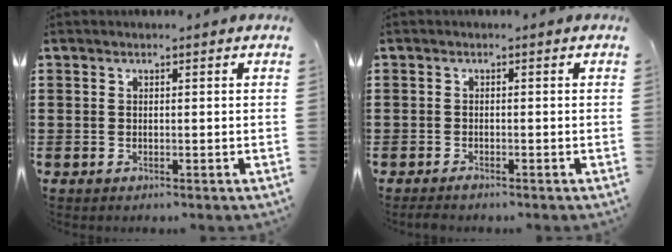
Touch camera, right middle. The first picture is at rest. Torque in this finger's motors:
{"motor_torque": [0.45, 0.01, 0.33, 0.10]}